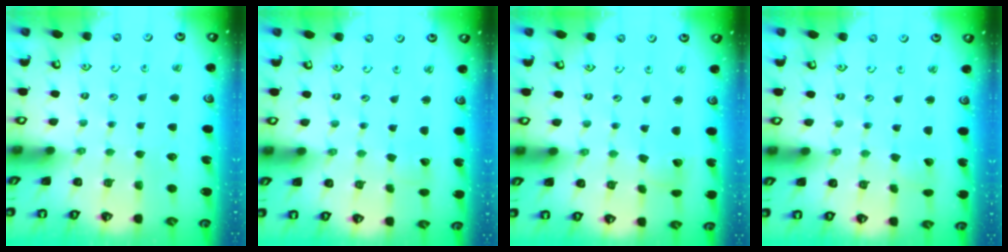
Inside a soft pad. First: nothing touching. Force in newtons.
{"total": 1.5, "press": 1.5, "slide": 0.0}
{"total": 1.8, "press": 1.7, "slide": 0.3}
{"total": 1.2, "press": 1.2, "slide": 0.0}